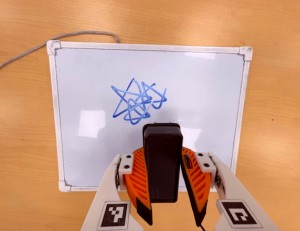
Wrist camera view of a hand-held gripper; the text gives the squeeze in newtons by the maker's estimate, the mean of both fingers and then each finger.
{"total": 9.7, "left": 8.2, "right": 11.3}